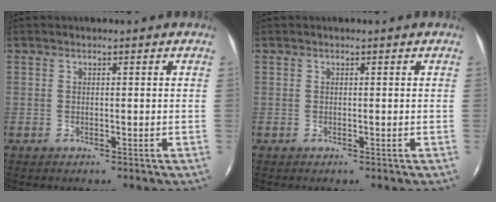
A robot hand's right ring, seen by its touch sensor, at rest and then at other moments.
{"total": 0.0}